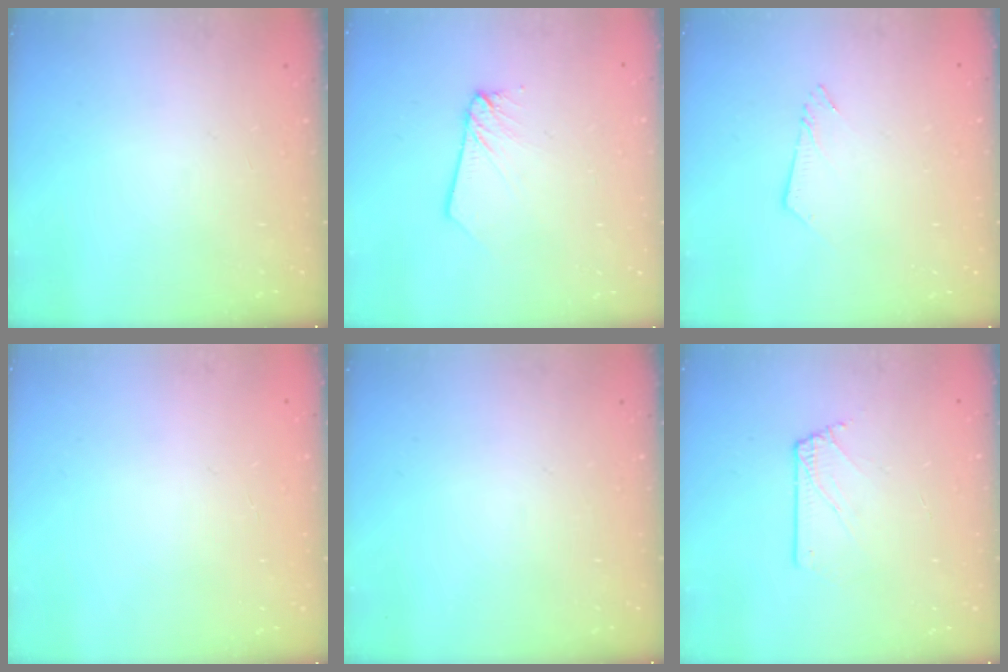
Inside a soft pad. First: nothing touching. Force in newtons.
{"total": 2.2, "press": 2.2, "slide": 0.2}
{"total": 2.9, "press": 2.9, "slide": 0.3}
{"total": 0.0}
{"total": 0.0}
{"total": 2.3, "press": 2.3, "slide": 0.3}